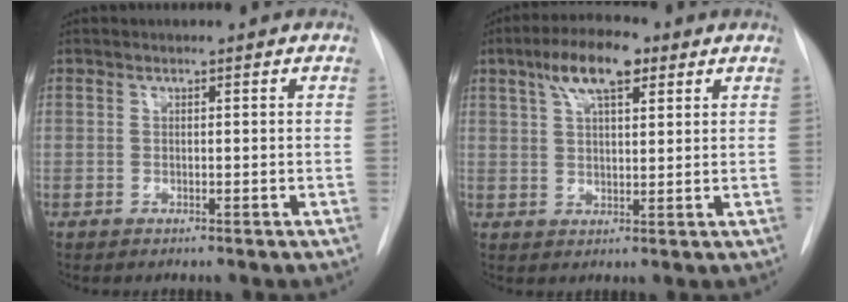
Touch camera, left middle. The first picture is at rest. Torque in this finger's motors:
{"motor_torque": [0.91, -0.55, 0.17, 0.05]}